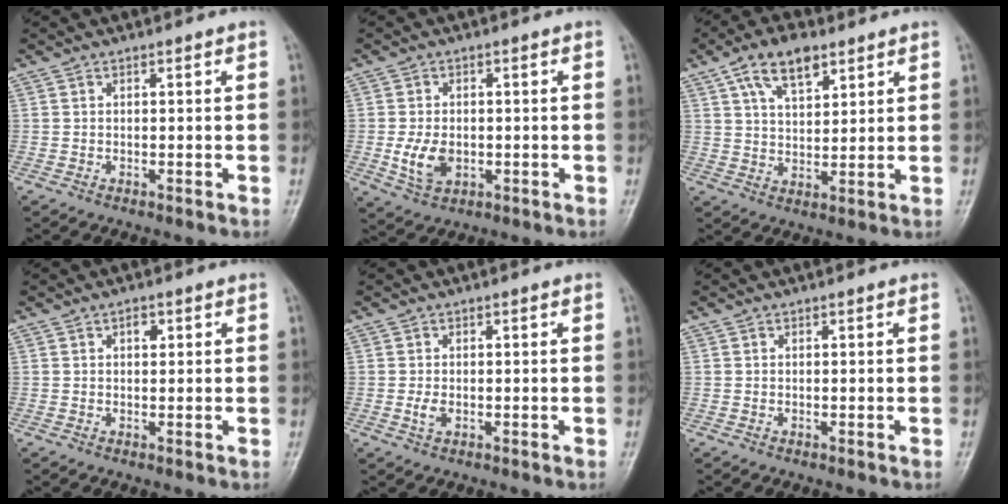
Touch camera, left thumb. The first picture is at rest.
{"total": 5.9, "force": [-0.9, 4.0, 4.2], "torque": [-0.072, -0.003, -0.010]}
{"total": 9.0, "force": [5.1, 4.3, 6.0], "torque": [-0.090, -0.018, 0.092]}
{"total": 1.6, "force": [0.7, 1.0, 1.1], "torque": [-0.012, 0.001, 0.009]}
{"total": 1.6, "force": [-0.2, 1.0, 1.2], "torque": [-0.027, -0.003, -0.006]}
{"total": 0.0}